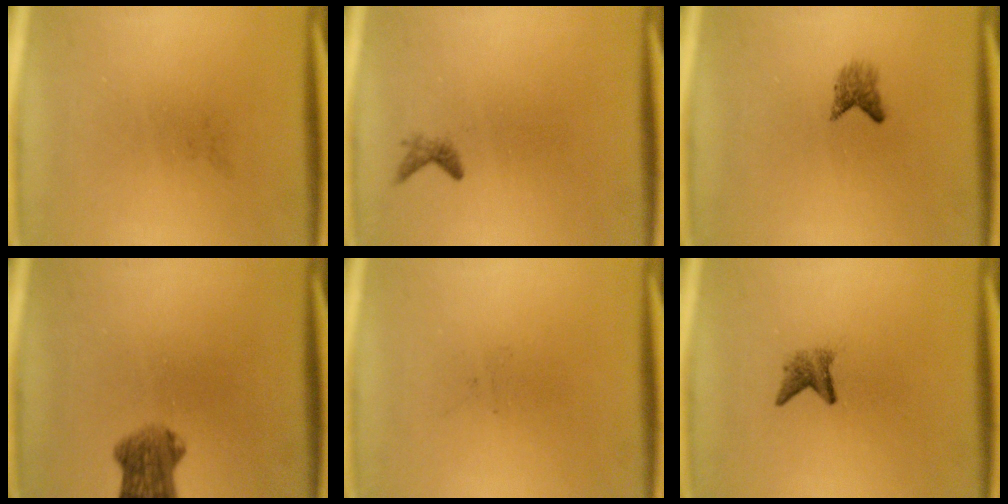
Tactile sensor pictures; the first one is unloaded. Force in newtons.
{"total": 0.9}
{"total": 1.8}
{"total": 5.5}
{"total": 0.0}
{"total": 2.0}